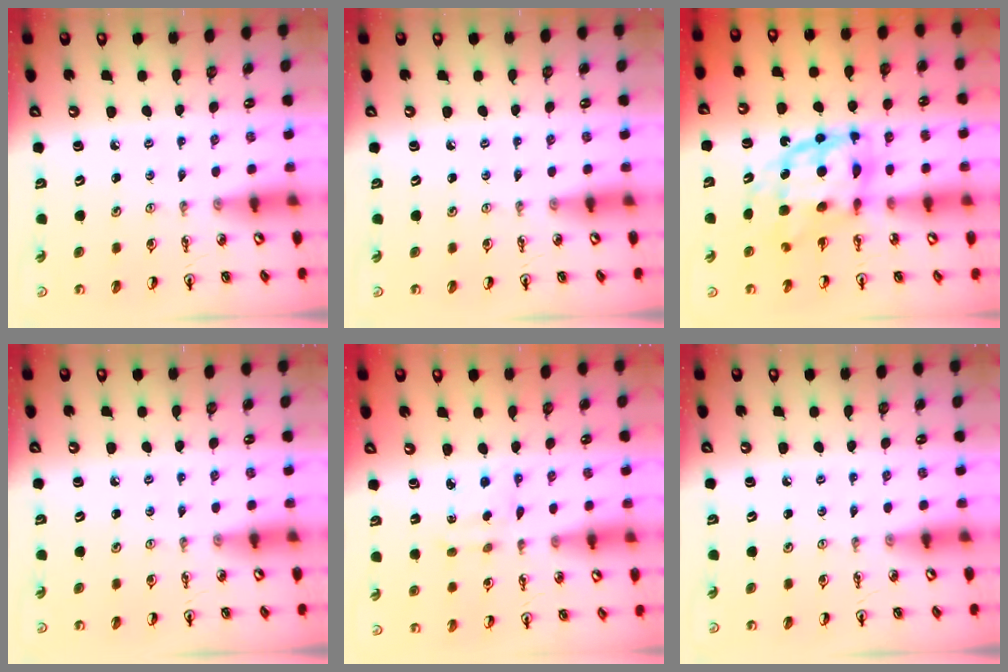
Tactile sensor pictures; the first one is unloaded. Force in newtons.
{"total": 0.0}
{"total": 10.3, "press": 10.3, "slide": 0.9}
{"total": 0.0}
{"total": 1.9, "press": 1.9, "slide": 0.3}
{"total": 0.0}